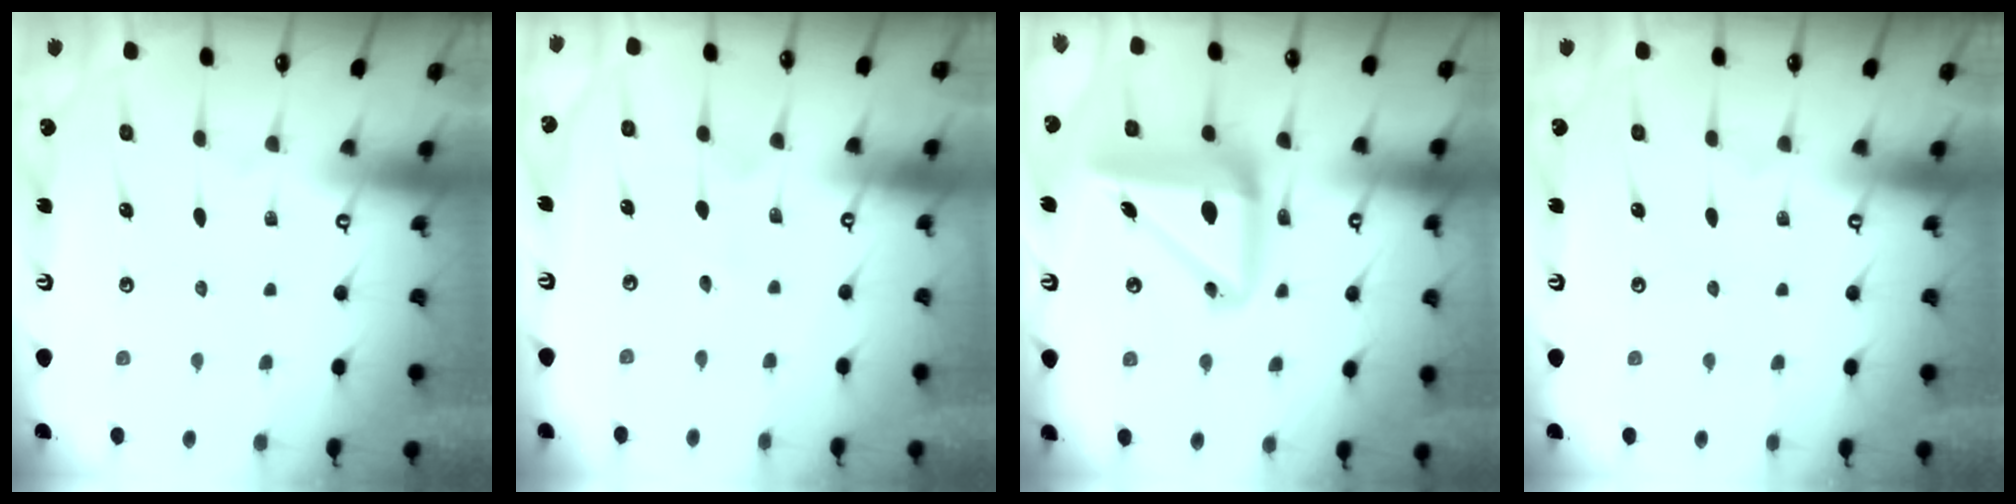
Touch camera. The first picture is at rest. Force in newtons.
{"total": 2.2, "press": 2.0, "slide": 0.8}
{"total": 13.9, "press": 13.7, "slide": 2.4}
{"total": 0.0}